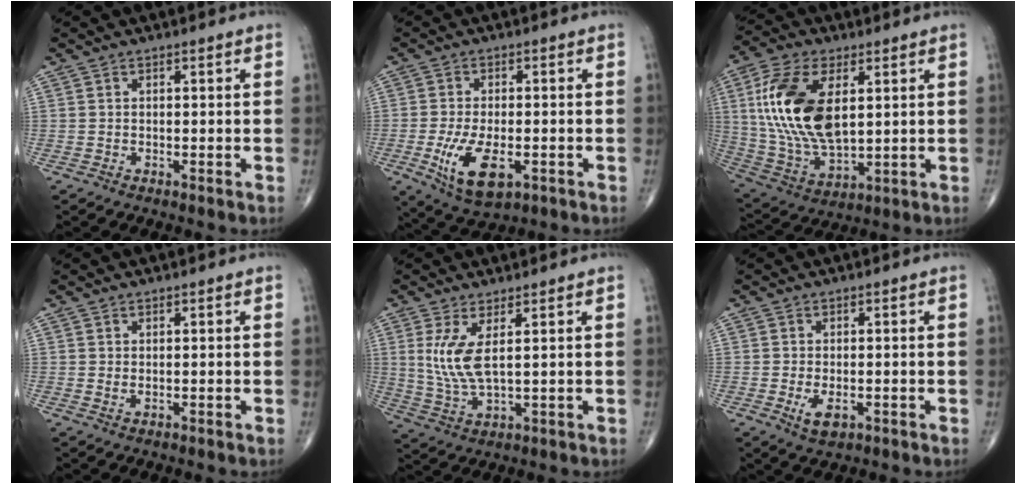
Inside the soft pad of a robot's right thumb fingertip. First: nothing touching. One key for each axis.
{"total": 10.1, "fx": -3.1, "fy": 4.8, "fz": 8.3, "tx": -0.155, "ty": -0.007, "tz": -0.043}
{"total": 19.5, "fx": 4.2, "fy": 10.2, "fz": 16.1, "tx": -0.323, "ty": -0.016, "tz": 0.084}
{"total": 0.7, "fx": 0.2, "fy": 0.2, "fz": 0.6, "tx": -0.015, "ty": -0.001, "tz": 0.007}
{"total": 7.4, "fx": 2.0, "fy": 2.1, "fz": 6.8, "tx": -0.159, "ty": -0.021, "tz": 0.050}
{"total": 3.5, "fx": -1.1, "fy": 1.8, "fz": 2.8, "tx": -0.050, "ty": -0.007, "tz": -0.013}